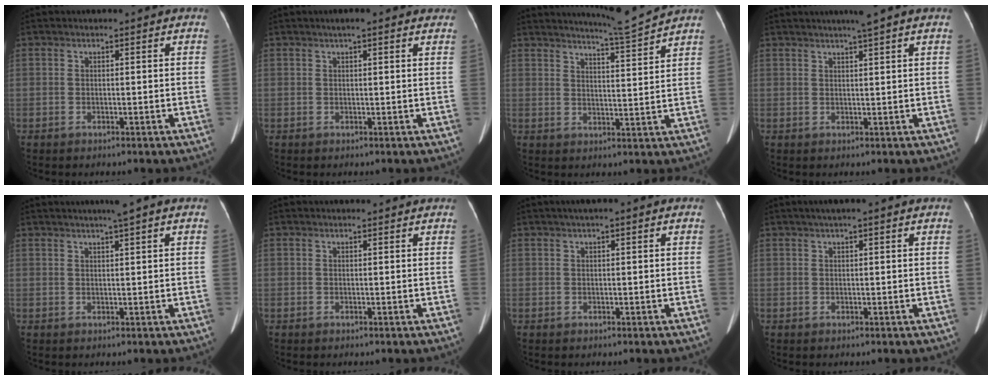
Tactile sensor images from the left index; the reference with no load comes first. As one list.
[{"total": 4.6, "force": [3.5, 0.9, 2.9], "torque": [-0.035, 0.028, 0.043]}, {"total": 6.5, "force": [6.1, -2.1, 0.9], "torque": [-0.028, -0.029, 0.097]}, {"total": 3.5, "force": [2.6, -0.6, 2.3], "torque": [-0.035, 0.011, 0.043]}, {"total": 3.5, "force": [2.5, -0.5, 2.5], "torque": [-0.039, 0.014, 0.039]}, {"total": 1.8, "force": [1.7, 0.1, 0.4], "torque": [-0.010, 0.011, 0.020]}, {"total": 2.5, "force": [1.4, 0.2, 2.0], "torque": [-0.037, 0.018, 0.021]}, {"total": 3.0, "force": [2.0, -0.1, 2.2], "torque": [-0.037, 0.023, 0.033]}]